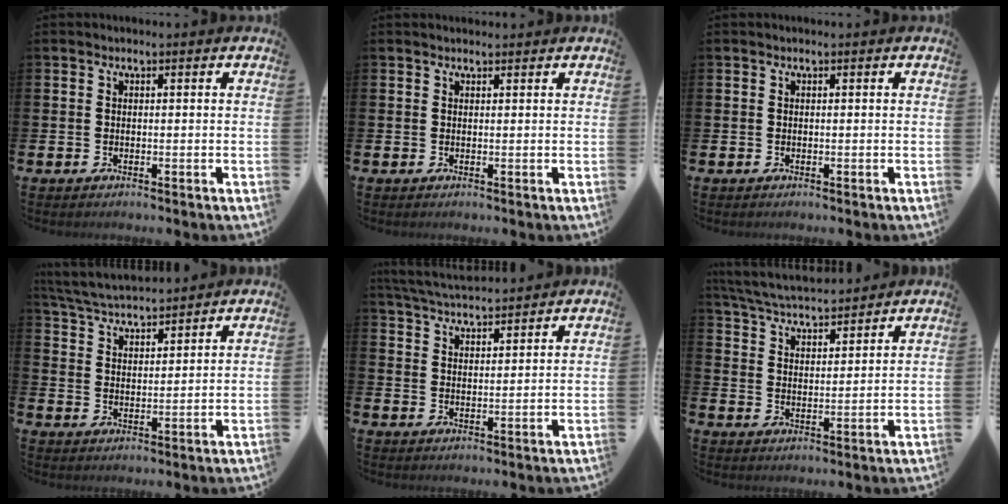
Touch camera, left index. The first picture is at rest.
{"total": 0.7, "force": [0.7, 0.1, 0.1], "torque": [0.011, -0.004, 0.010]}
{"total": 0.0}
{"total": 5.1, "force": [5.0, 0.6, 0.5], "torque": [-0.031, -0.028, 0.089]}
{"total": 4.8, "force": [4.8, 0.4, 0.5], "torque": [-0.028, -0.024, 0.087]}
{"total": 5.4, "force": [5.3, 0.6, 0.8], "torque": [-0.038, -0.033, 0.093]}